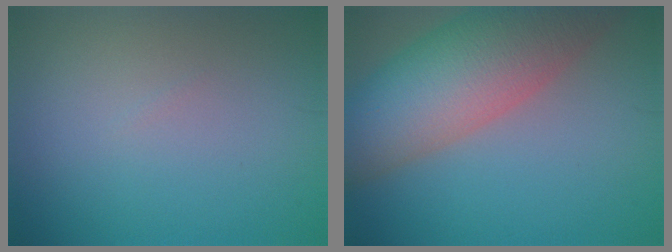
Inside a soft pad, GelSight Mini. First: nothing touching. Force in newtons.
{"total": 10.8, "press": 10.8, "slide": 0.5}